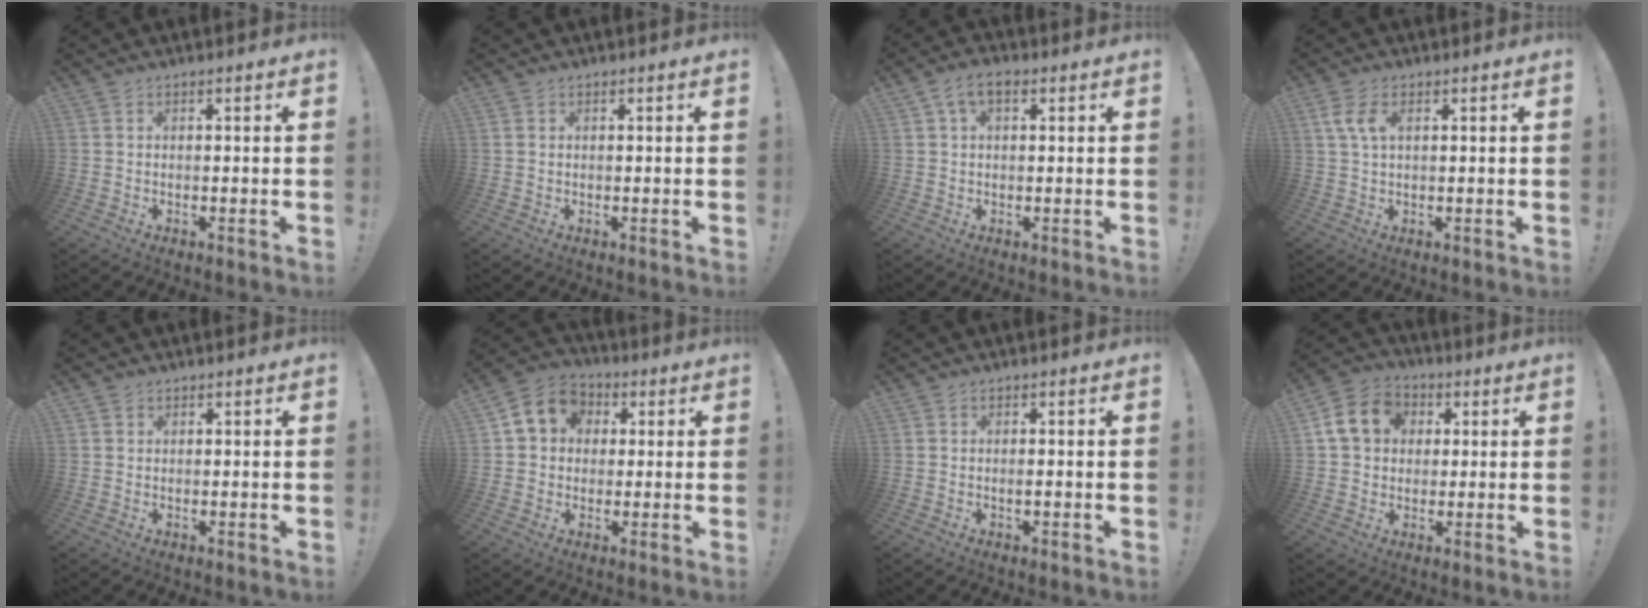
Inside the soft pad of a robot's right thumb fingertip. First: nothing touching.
{"total": 0.5, "force": [0.3, 0.4, 0.2], "torque": [-0.009, 0.003, 0.007]}
{"total": 5.4, "force": [2.0, 3.0, 4.0], "torque": [-0.071, 0.006, 0.038]}
{"total": 5.5, "force": [1.7, 2.6, 4.5], "torque": [-0.094, 0.004, 0.030]}
{"total": 0.9, "force": [0.7, 0.5, 0.1], "torque": [0.007, -0.004, 0.013]}
{"total": 10.1, "force": [2.5, 8.7, 4.5], "torque": [-0.059, 0.001, 0.053]}
{"total": 1.0, "force": [-0.4, 0.0, 0.9], "torque": [-0.012, -0.003, -0.008]}
{"total": 12.2, "force": [3.1, 10.2, 5.9], "torque": [-0.087, 0.009, 0.067]}